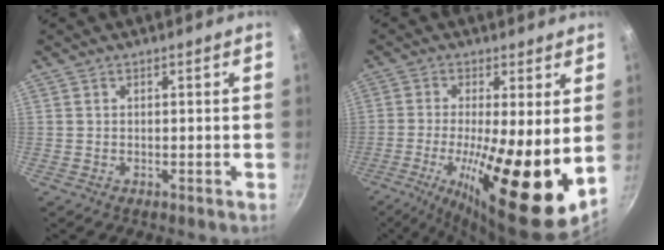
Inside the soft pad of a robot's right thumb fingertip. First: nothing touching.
{"total": 18.5, "force": [-2.2, 4.8, 17.7], "torque": [-0.297, -0.024, -0.038]}